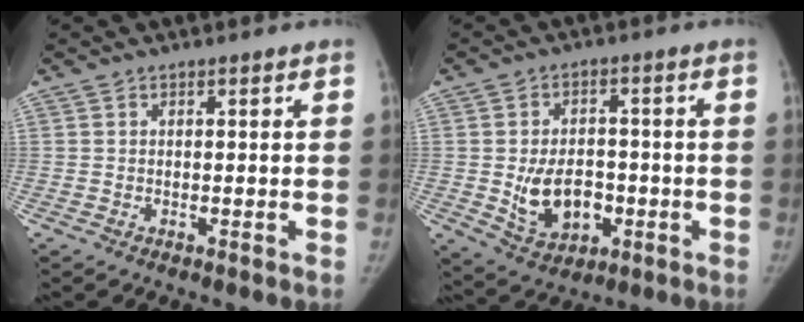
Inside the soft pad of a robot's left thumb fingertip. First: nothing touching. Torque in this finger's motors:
{"motor_torque": [1.12, 1.20, 0.04, 0.02, 0.03]}